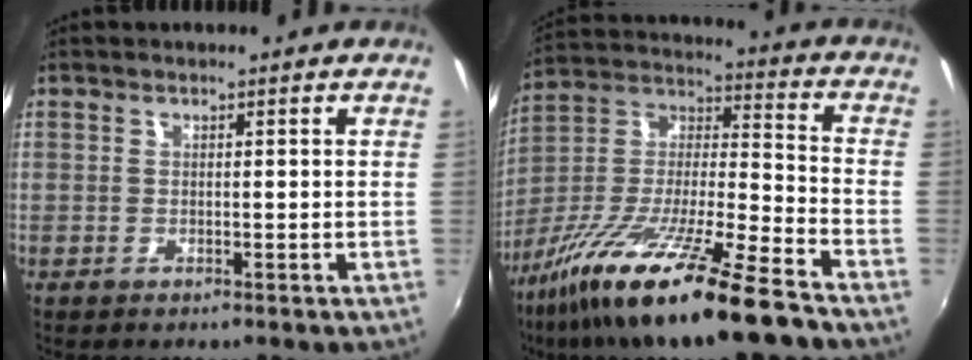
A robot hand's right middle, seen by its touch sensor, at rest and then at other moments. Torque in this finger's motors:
{"motor_torque": [1.58, -0.56, 1.05, 0.21]}